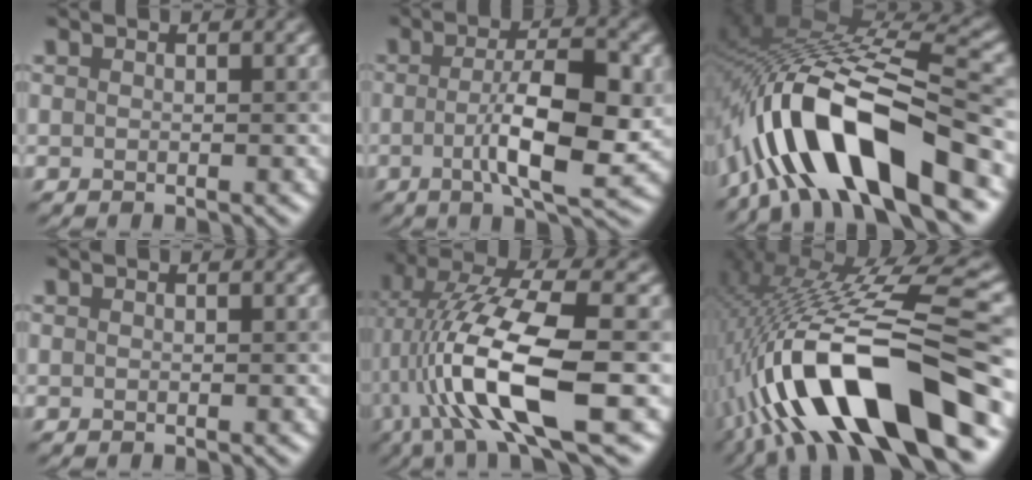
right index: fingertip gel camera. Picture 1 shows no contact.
{"total": 8.1, "force": [-0.9, 2.2, 7.7], "torque": [-0.127, -0.003, -0.016]}
{"total": 13.4, "force": [-6.7, 4.5, 10.6], "torque": [-0.184, 0.015, -0.120]}
{"total": 0.0}
{"total": 11.9, "force": [-1.5, 3.3, 11.3], "torque": [-0.217, 0.007, -0.027]}
{"total": 15.8, "force": [-4.5, 4.4, 14.5], "torque": [-0.248, 0.024, -0.069]}